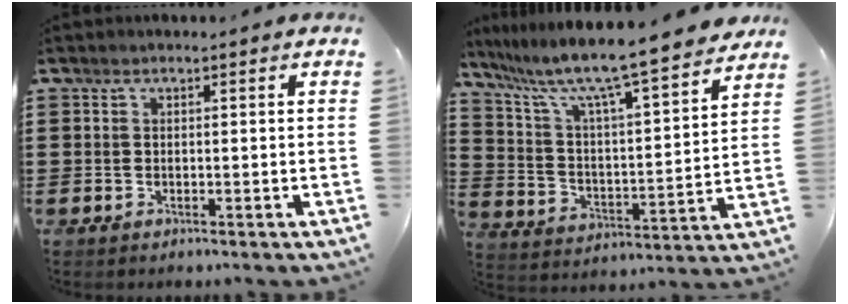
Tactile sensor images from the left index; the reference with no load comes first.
{"total": 9.3, "force": [8.1, -0.1, 4.5], "torque": [-0.123, -0.066, 0.130]}